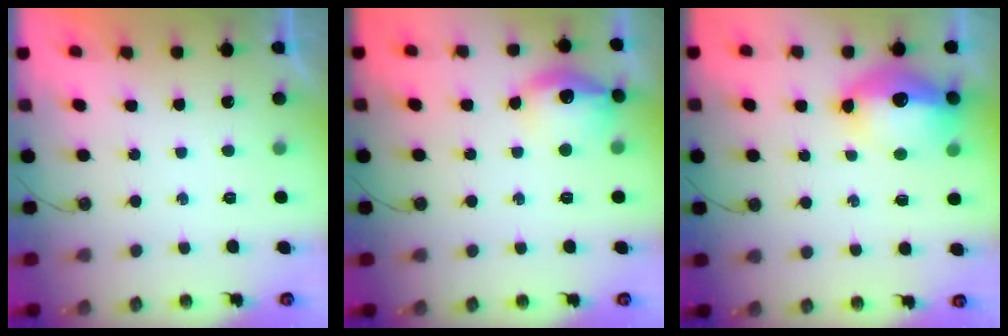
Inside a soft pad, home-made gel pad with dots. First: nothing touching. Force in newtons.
{"total": 13.9, "press": 13.9, "slide": 1.1}
{"total": 20.4, "press": 16.2, "slide": 12.4}